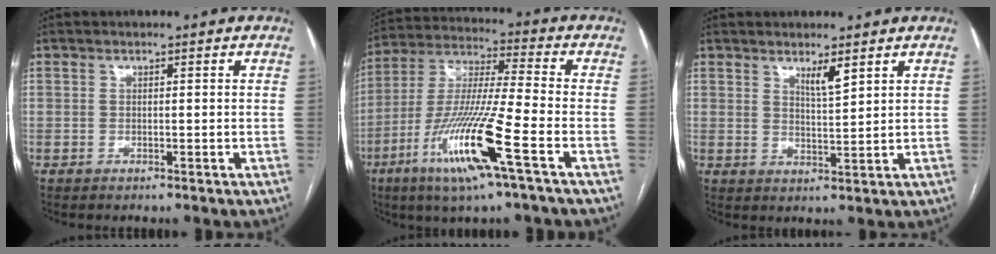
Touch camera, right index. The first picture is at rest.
{"total": 16.2, "force": [-7.1, 0.0, 14.5], "torque": [-0.298, -0.020, -0.135]}
{"total": 3.1, "force": [2.2, 0.3, 2.2], "torque": [-0.043, -0.010, 0.042]}